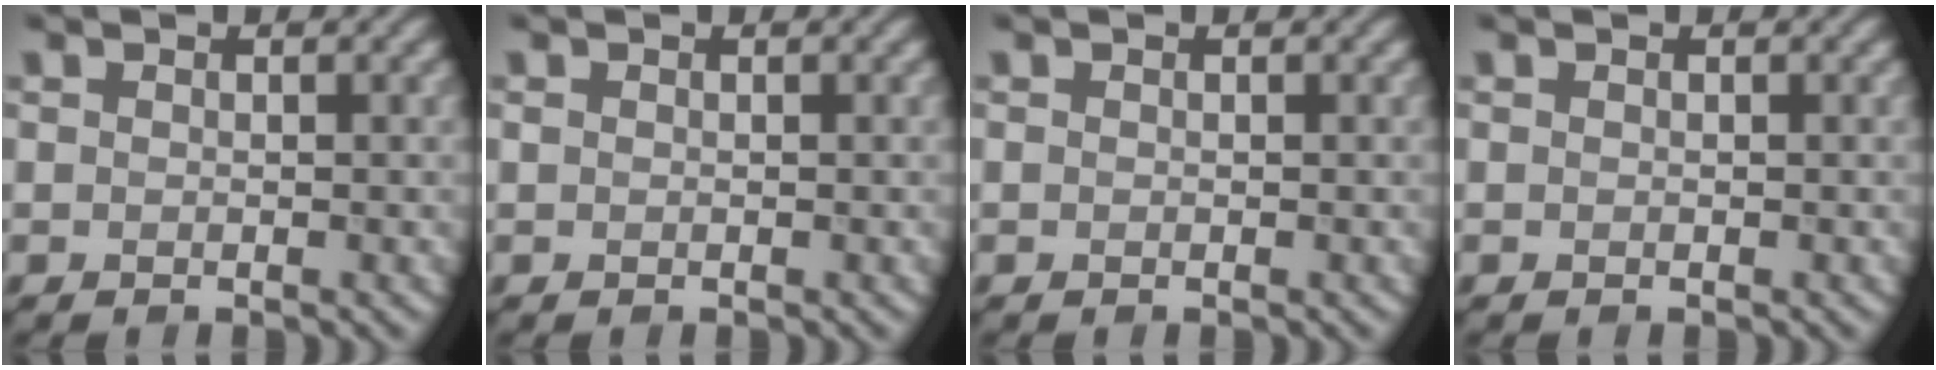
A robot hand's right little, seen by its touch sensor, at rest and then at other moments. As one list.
[{"total": 0.0}, {"total": 0.0}, {"total": 0.0}]